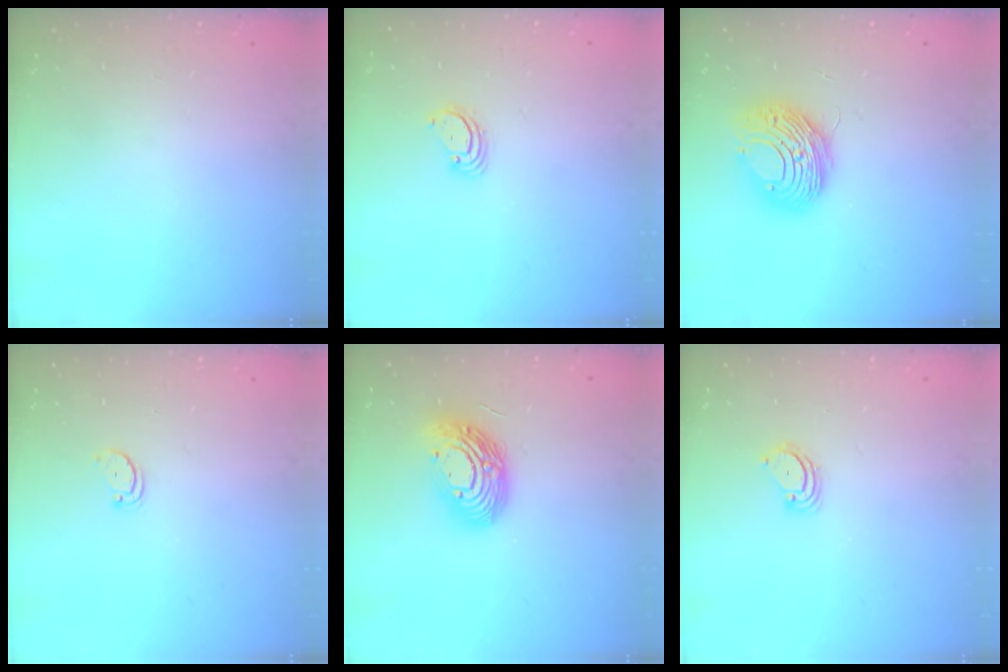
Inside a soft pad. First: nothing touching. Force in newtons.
{"total": 3.4, "press": 3.4, "slide": 0.1}
{"total": 10.5, "press": 10.5, "slide": 1.3}
{"total": 2.5, "press": 2.4, "slide": 0.4}
{"total": 14.7, "press": 14.6, "slide": 1.0}
{"total": 3.3, "press": 3.3, "slide": 0.3}